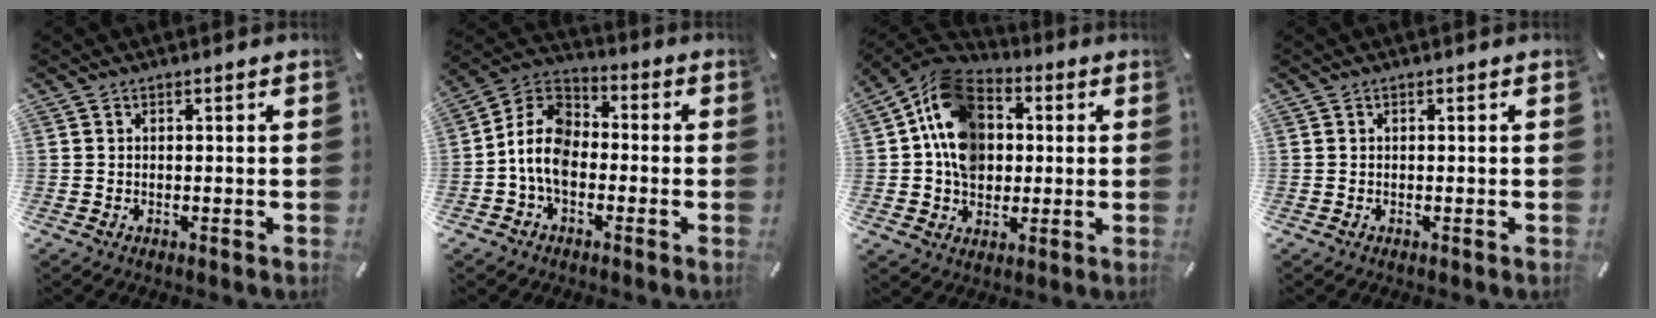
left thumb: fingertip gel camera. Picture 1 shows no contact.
{"total": 9.9, "force": [-3.3, 6.9, 6.3], "torque": [-0.157, 0.007, -0.071]}
{"total": 14.4, "force": [1.1, 11.8, 8.1], "torque": [-0.171, 0.009, 0.017]}
{"total": 0.0}